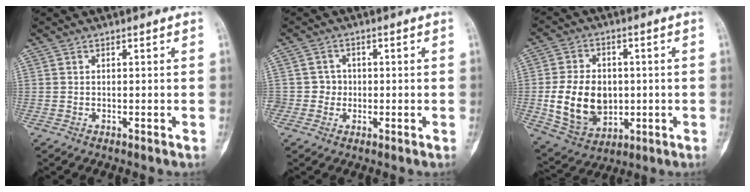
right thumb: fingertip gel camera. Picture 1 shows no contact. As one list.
[{"total": 3.1, "force": [-0.4, 3.1, 0.2], "torque": [0.031, 0.012, -0.011]}, {"total": 14.8, "force": [-1.1, 10.9, 9.9], "torque": [-0.145, 0.001, -0.002]}]